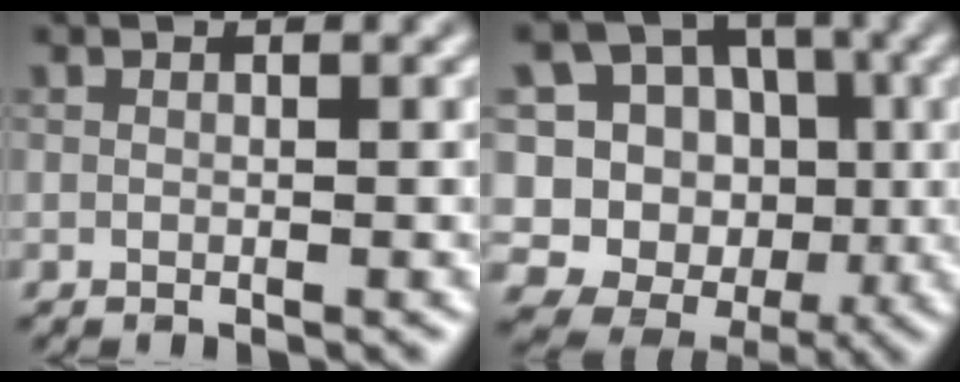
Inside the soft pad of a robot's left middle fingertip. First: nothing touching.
{"total": 12.6, "force": [-0.7, 11.9, 4.1], "torque": [-0.130, 0.040, -0.023]}